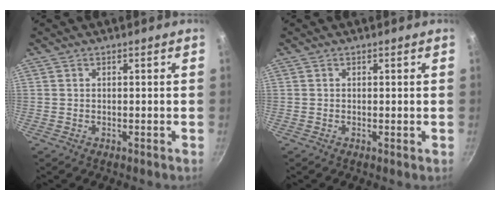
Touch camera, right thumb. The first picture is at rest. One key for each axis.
{"total": 0.0}